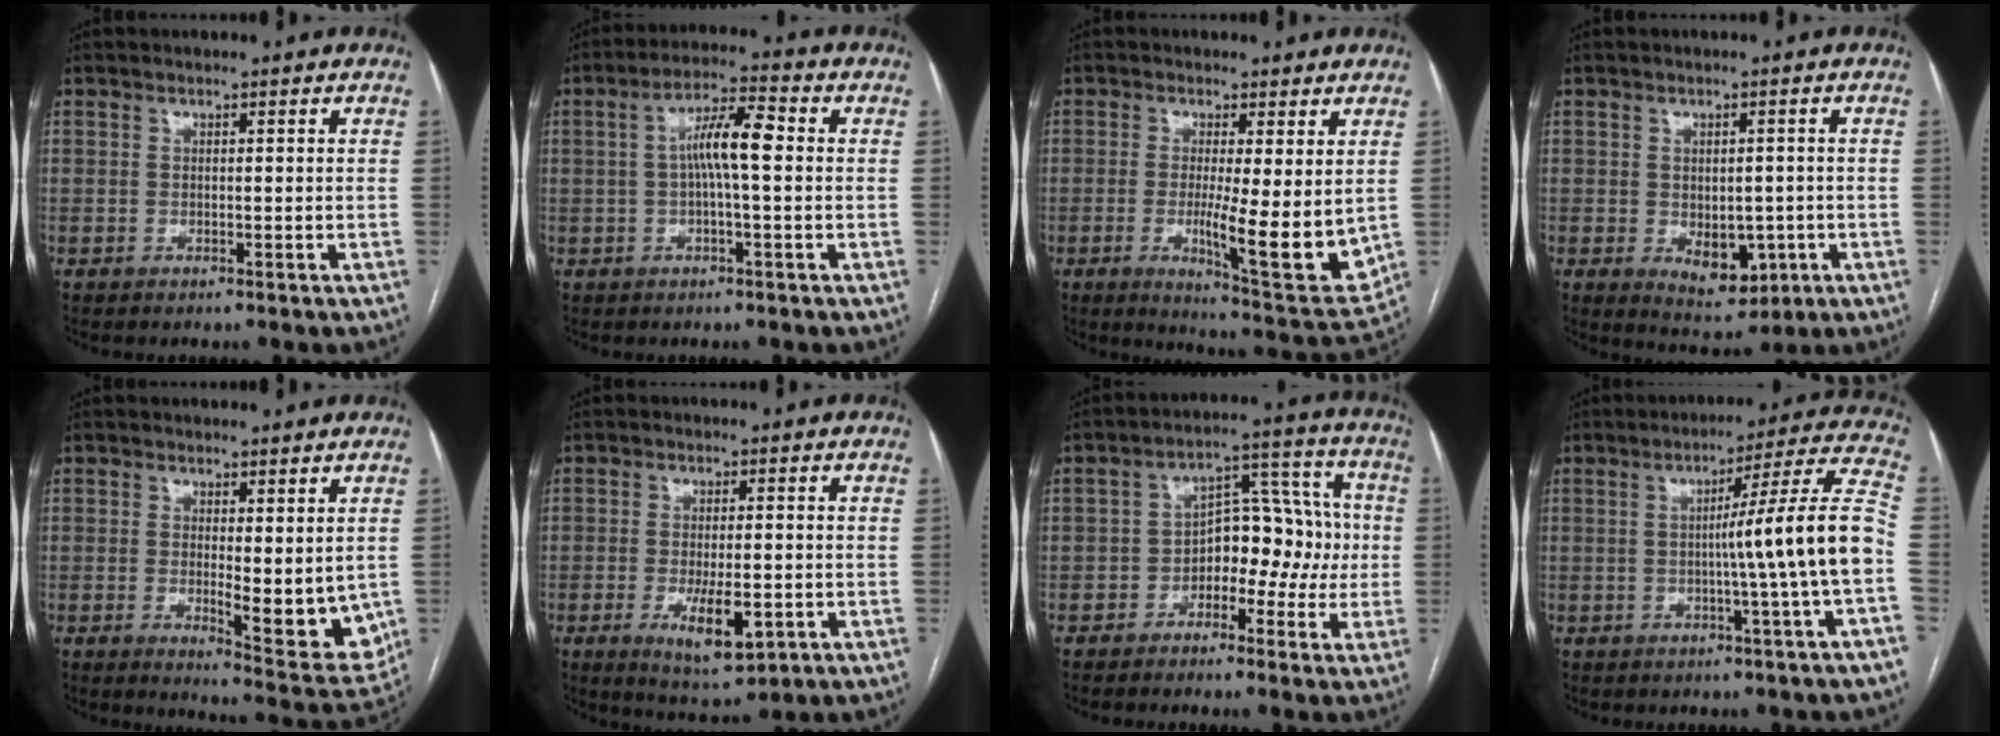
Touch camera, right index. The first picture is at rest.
{"total": 7.3, "force": [0.4, 1.1, 7.2], "torque": [-0.134, 0.020, 0.003]}
{"total": 11.6, "force": [-0.3, 2.0, 11.5], "torque": [-0.166, -0.027, 0.003]}
{"total": 6.4, "force": [-1.6, 3.8, 4.8], "torque": [-0.066, -0.003, -0.007]}
{"total": 9.8, "force": [-0.6, 3.1, 9.2], "torque": [-0.108, -0.023, 0.003]}
{"total": 7.7, "force": [-2.6, 2.3, 6.9], "torque": [-0.122, -0.014, -0.031]}
{"total": 9.3, "force": [-2.2, 5.7, 7.1], "torque": [-0.096, 0.044, -0.036]}
{"total": 13.1, "force": [-2.0, -2.5, 12.7], "torque": [-0.171, 0.011, -0.033]}